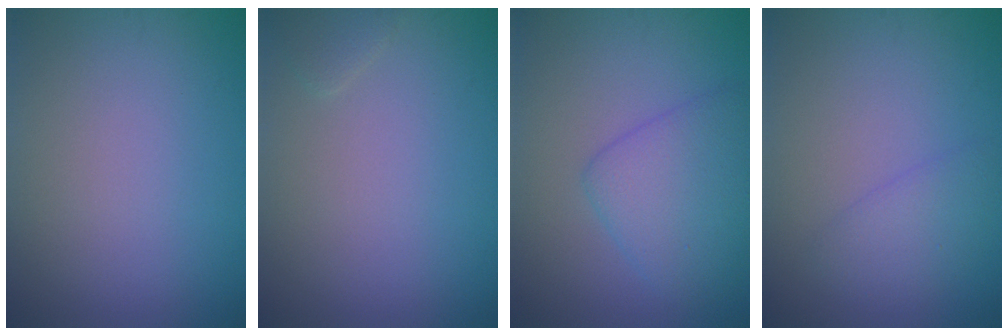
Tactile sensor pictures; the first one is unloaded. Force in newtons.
{"total": 0.8, "press": 0.8, "slide": 0.0}
{"total": 4.5, "press": 4.5, "slide": 0.2}
{"total": 2.0, "press": 2.0, "slide": 0.2}